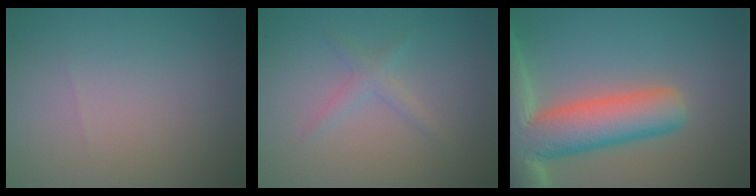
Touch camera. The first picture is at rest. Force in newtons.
{"total": 1.3, "press": 1.3, "slide": 0.0}
{"total": 10.8, "press": 10.8, "slide": 1.0}